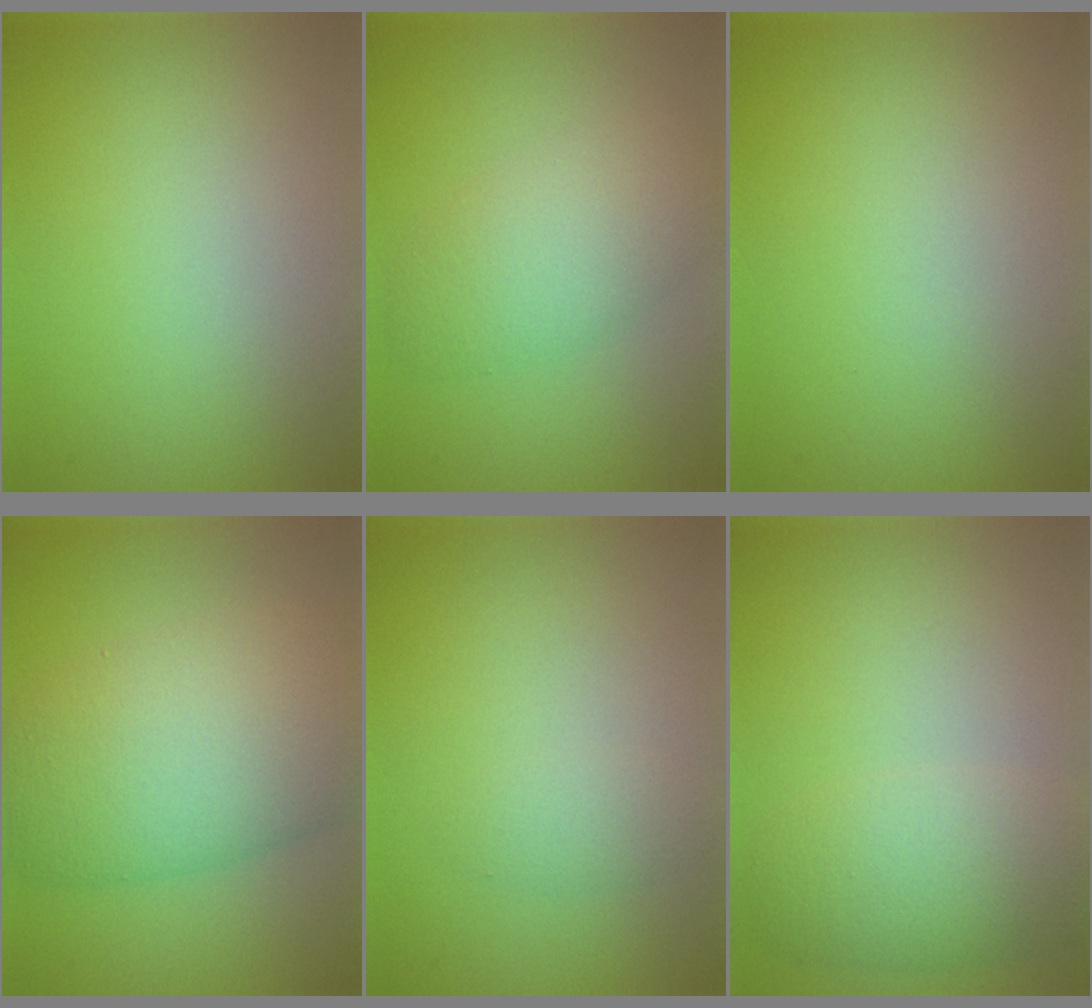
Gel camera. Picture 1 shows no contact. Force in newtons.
{"total": 4.5, "press": 4.5, "slide": 0.1}
{"total": 0.0}
{"total": 10.8, "press": 10.8, "slide": 0.2}
{"total": 1.3, "press": 1.3, "slide": 0.1}
{"total": 4.5, "press": 4.5, "slide": 0.2}